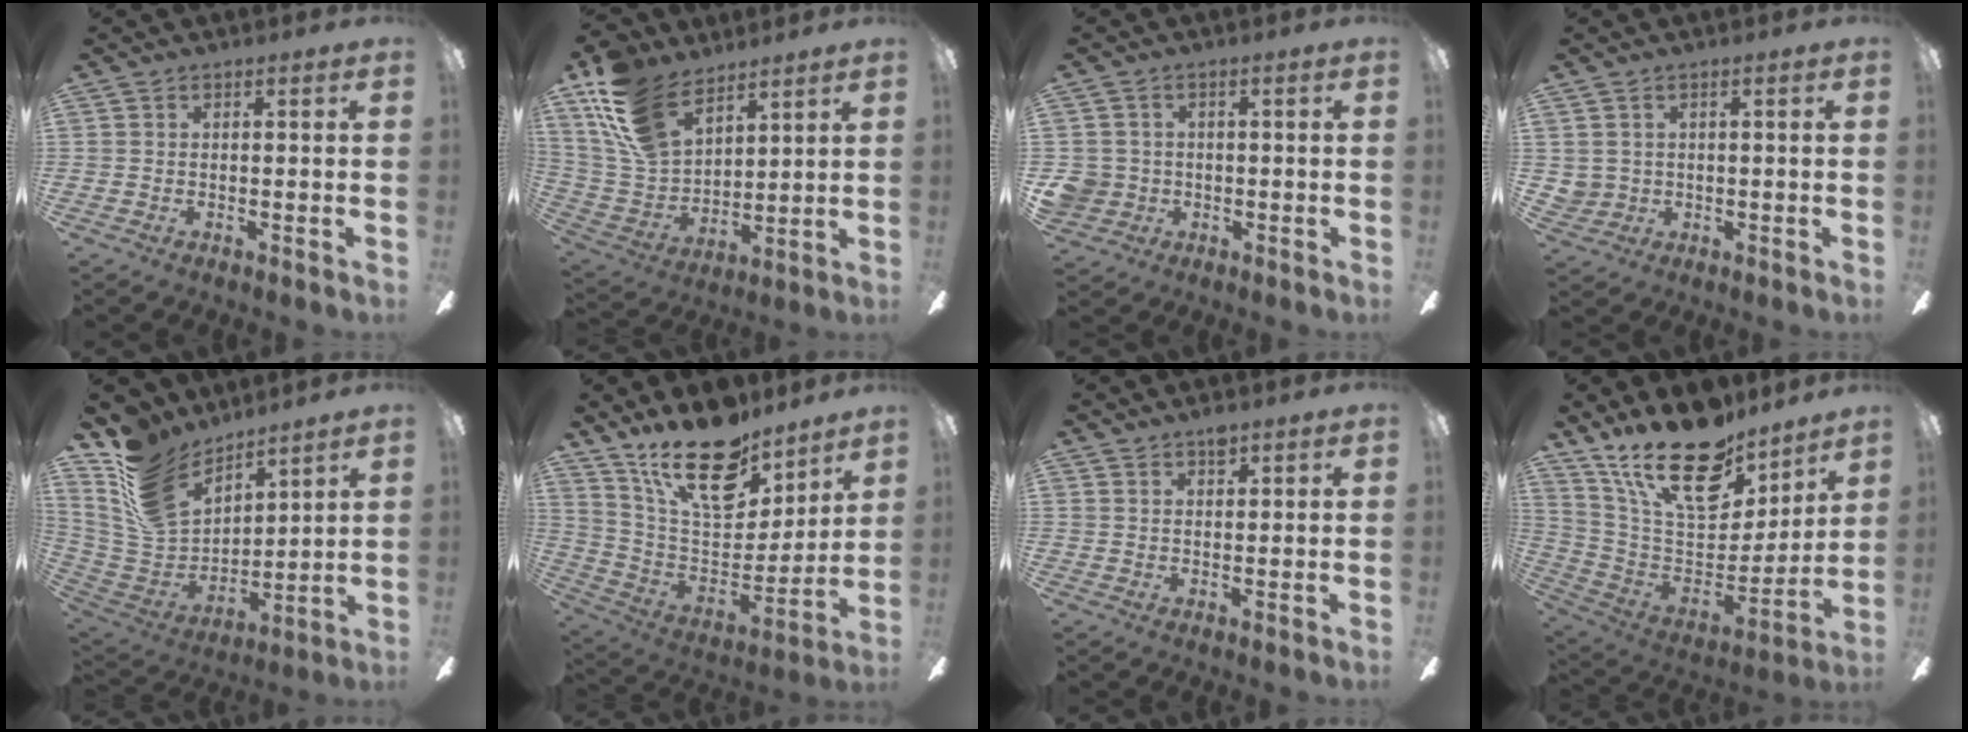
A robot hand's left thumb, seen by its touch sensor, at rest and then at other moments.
{"total": 17.3, "force": [11.7, 9.5, 8.5], "torque": [-0.196, -0.046, 0.226]}
{"total": 4.6, "force": [-0.4, 4.5, 0.8], "torque": [-0.029, 0.008, -0.008]}
{"total": 2.7, "force": [1.1, 2.4, -0.1], "torque": [-0.006, 0.004, 0.024]}
{"total": 16.8, "force": [11.5, 9.7, 7.5], "torque": [-0.199, -0.076, 0.221]}
{"total": 21.7, "force": [15.5, 9.7, 11.5], "torque": [-0.200, -0.098, 0.278]}
{"total": 2.3, "force": [1.9, 0.9, 0.9], "torque": [-0.004, -0.008, 0.032]}
{"total": 23.8, "force": [16.7, 10.9, 13.0], "torque": [-0.225, -0.109, 0.297]}